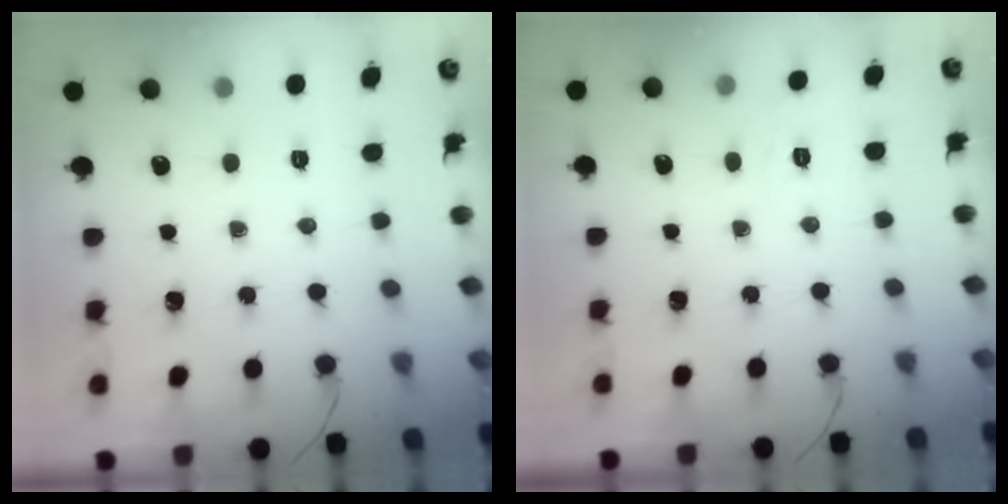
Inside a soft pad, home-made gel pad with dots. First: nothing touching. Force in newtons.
{"total": 6.7, "press": 6.5, "slide": 1.8}